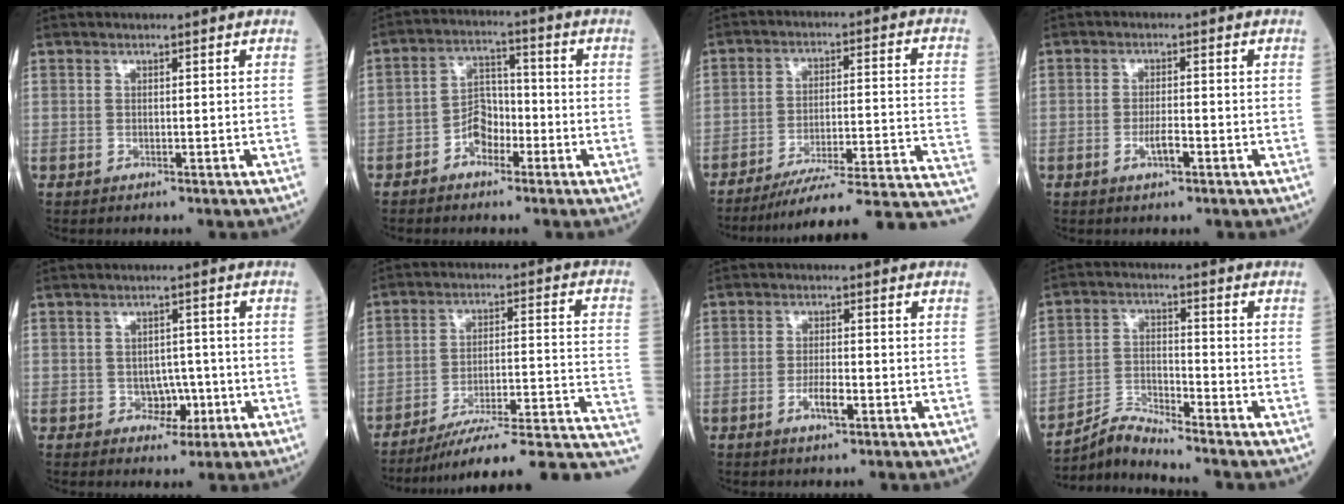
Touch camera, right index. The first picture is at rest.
{"total": 5.1, "force": [-2.7, 3.1, 3.0], "torque": [-0.052, 0.016, -0.053]}
{"total": 20.3, "force": [-17.2, -0.1, 10.7], "torque": [-0.082, 0.011, -0.241]}
{"total": 2.7, "force": [-1.2, 0.5, 2.3], "torque": [-0.043, 0.000, -0.021]}
{"total": 3.2, "force": [-1.1, 2.3, 1.9], "torque": [-0.018, 0.006, -0.011]}
{"total": 18.6, "force": [-14.0, 2.0, 12.2], "torque": [-0.112, 0.035, -0.203]}
{"total": 3.1, "force": [-1.4, 0.6, 2.7], "torque": [-0.052, 0.000, -0.024]}
{"total": 5.5, "force": [-5.4, -1.2, 0.2], "torque": [-0.017, -0.012, -0.104]}